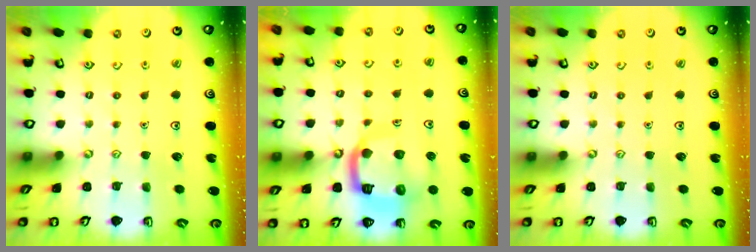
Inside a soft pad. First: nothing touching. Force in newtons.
{"total": 13.8, "press": 13.7, "slide": 1.4}
{"total": 0.0}